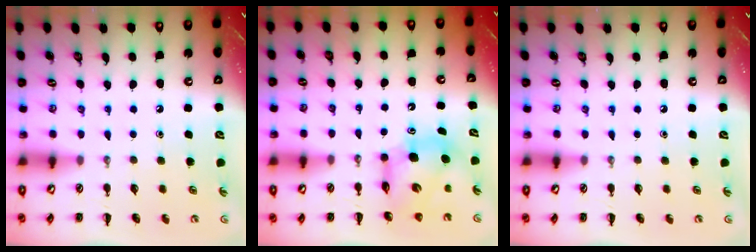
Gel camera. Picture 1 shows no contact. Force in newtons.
{"total": 8.2, "press": 7.9, "slide": 2.5}
{"total": 0.0}